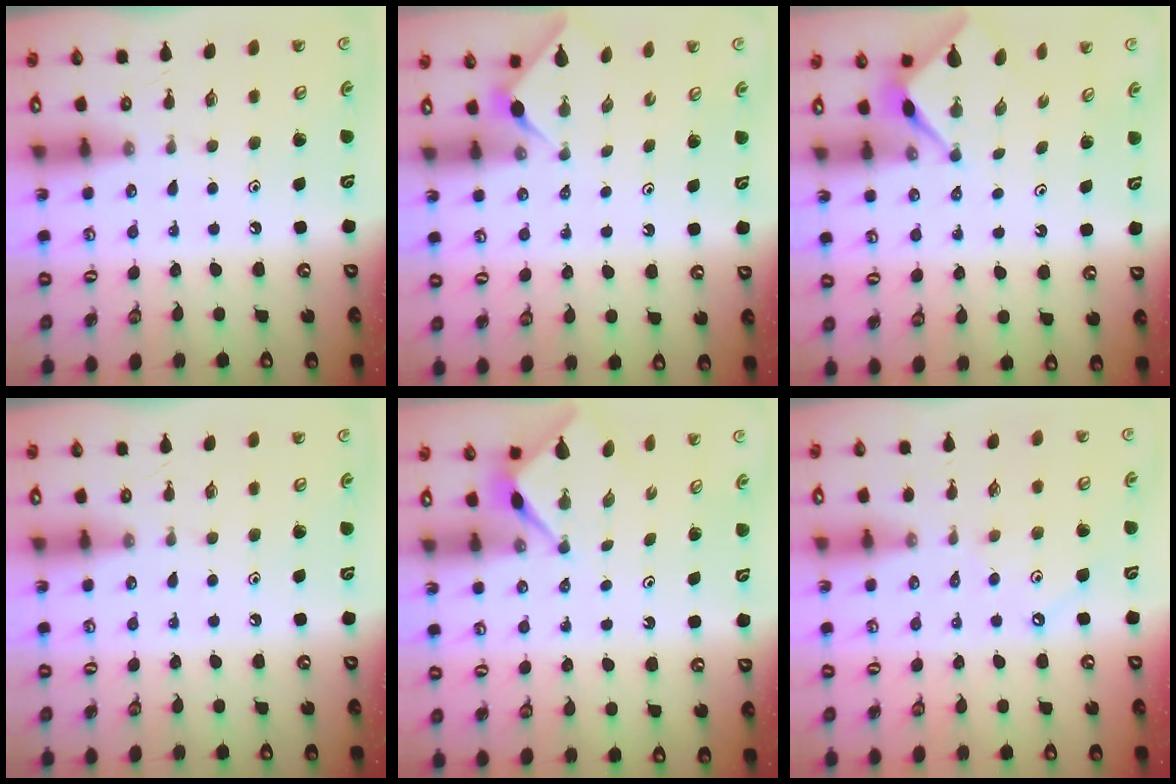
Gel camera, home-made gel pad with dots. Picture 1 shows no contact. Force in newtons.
{"total": 2.7, "press": 2.6, "slide": 0.4}
{"total": 3.5, "press": 3.5, "slide": 0.3}
{"total": 0.0}
{"total": 2.8, "press": 2.8, "slide": 0.2}
{"total": 2.9, "press": 2.9, "slide": 0.5}